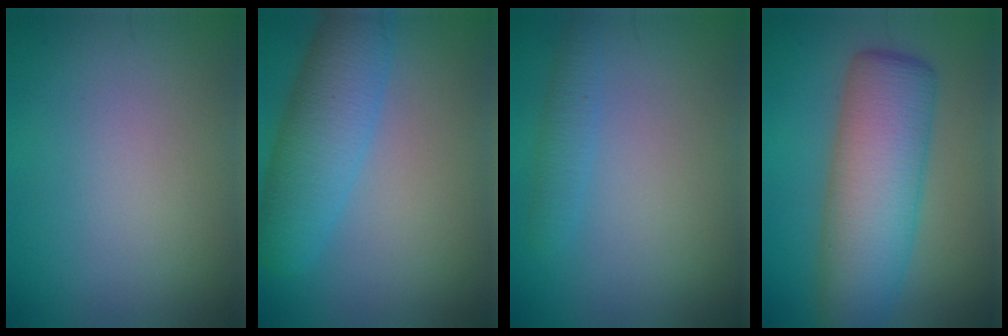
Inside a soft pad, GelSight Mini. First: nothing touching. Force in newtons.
{"total": 6.2, "press": 6.2, "slide": 0.2}
{"total": 1.6, "press": 1.6, "slide": 0.0}
{"total": 8.9, "press": 8.9, "slide": 0.2}